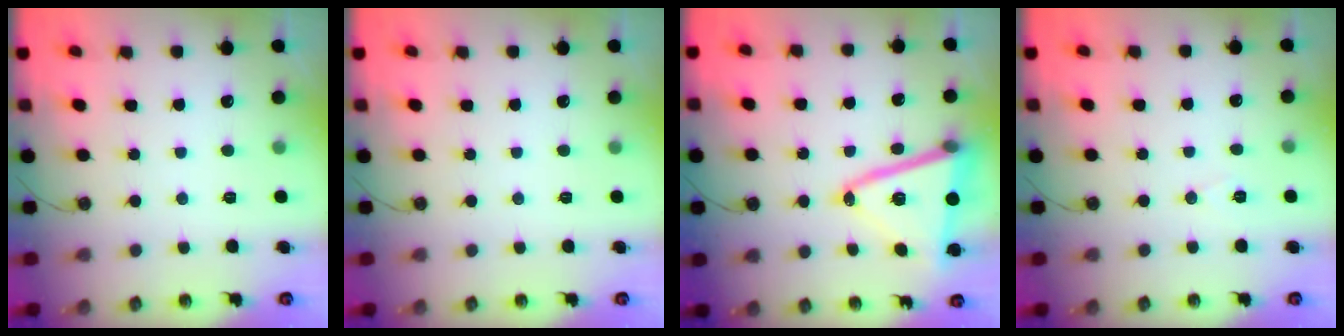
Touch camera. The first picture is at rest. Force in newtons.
{"total": 0.0}
{"total": 17.3, "press": 17.1, "slide": 2.9}
{"total": 5.9, "press": 3.7, "slide": 4.5}